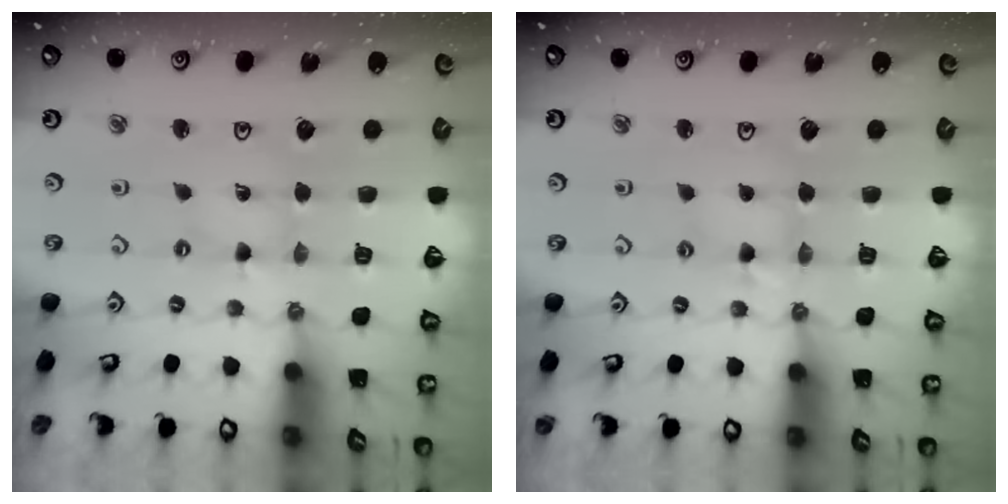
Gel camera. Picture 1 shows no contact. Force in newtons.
{"total": 4.2, "press": 4.2, "slide": 0.4}